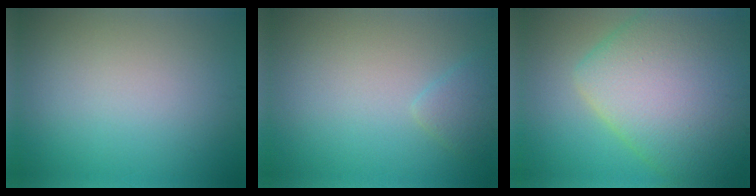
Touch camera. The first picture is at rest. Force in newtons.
{"total": 1.5, "press": 1.5, "slide": 0.0}
{"total": 12.9, "press": 12.9, "slide": 0.5}